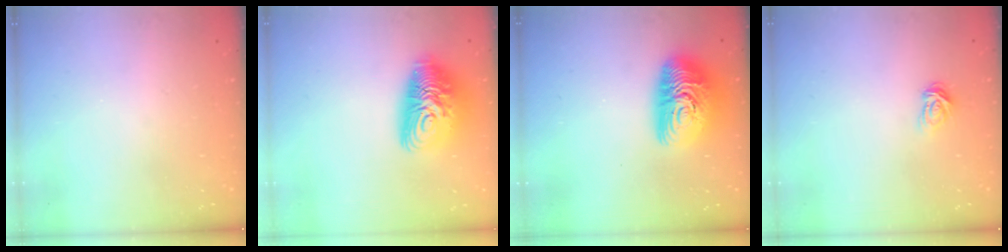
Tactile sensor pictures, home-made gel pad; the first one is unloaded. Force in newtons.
{"total": 14.0, "press": 13.9, "slide": 0.9}
{"total": 14.6, "press": 14.6, "slide": 0.9}
{"total": 4.4, "press": 4.3, "slide": 0.6}